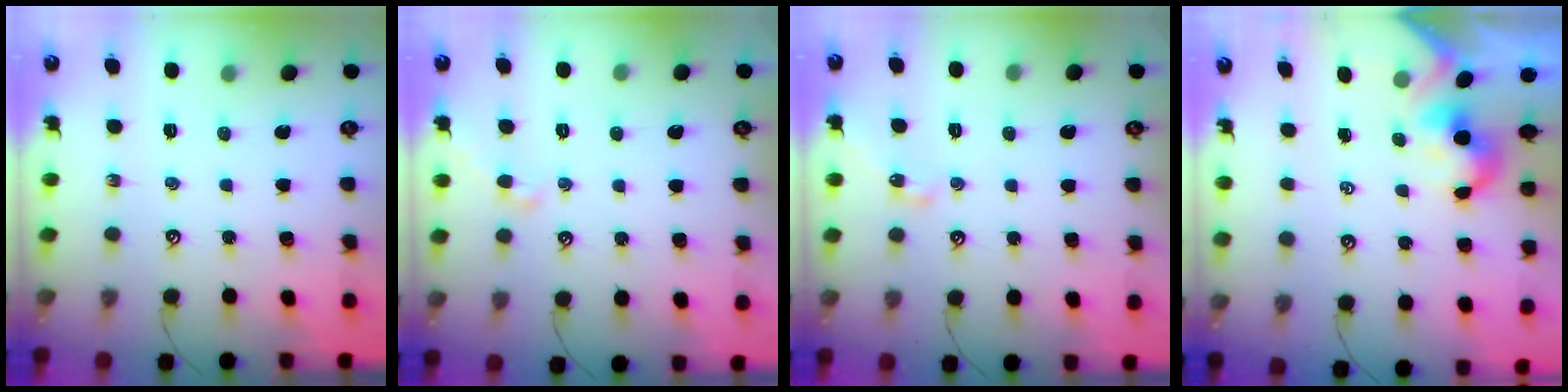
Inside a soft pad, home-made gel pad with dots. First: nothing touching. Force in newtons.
{"total": 1.0, "press": 1.0, "slide": 0.4}
{"total": 5.1, "press": 5.1, "slide": 0.1}
{"total": 1.0, "press": 0.9, "slide": 0.5}